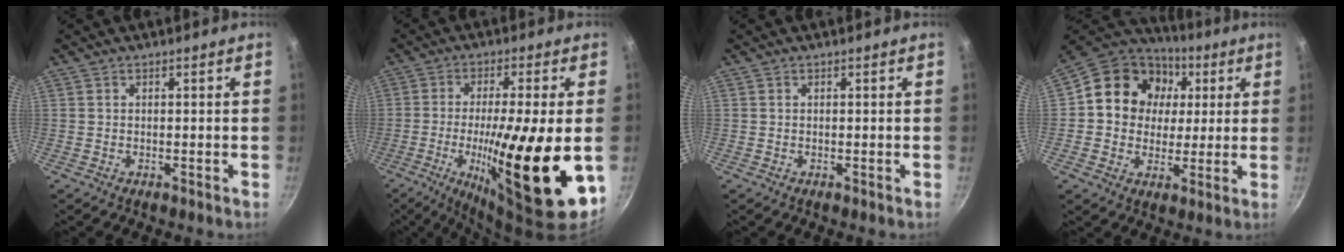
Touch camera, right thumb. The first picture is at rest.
{"total": 21.0, "force": [-3.7, 3.5, 20.4], "torque": [-0.328, -0.006, -0.056]}
{"total": 0.0}
{"total": 16.4, "force": [3.3, 14.1, 7.9], "torque": [-0.113, 0.015, 0.040]}